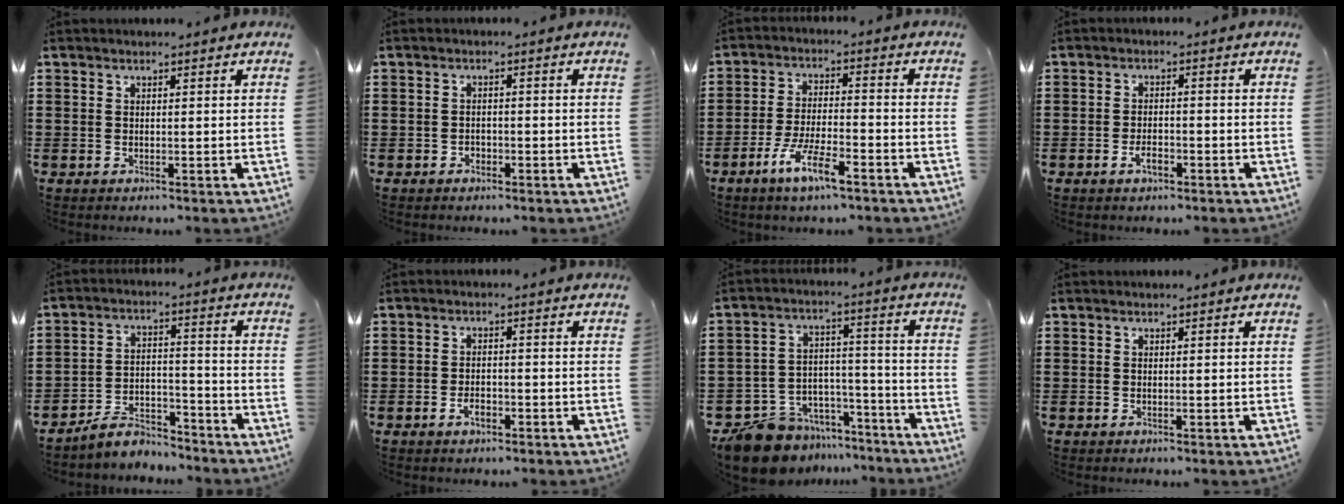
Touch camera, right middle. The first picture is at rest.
{"total": 1.2, "force": [-1.0, 0.6, 0.1], "torque": [-0.009, -0.002, -0.022]}
{"total": 7.3, "force": [-4.6, 1.5, 5.5], "torque": [-0.121, -0.008, -0.088]}
{"total": 2.6, "force": [-1.6, 1.0, 1.9], "torque": [-0.029, -0.003, -0.030]}
{"total": 6.8, "force": [-6.4, 1.5, 1.4], "torque": [-0.026, 0.013, -0.124]}
{"total": 2.5, "force": [-1.5, 1.1, 1.6], "torque": [-0.033, -0.001, -0.027]}
{"total": 10.3, "force": [-9.6, 3.2, 1.4], "torque": [-0.043, 0.029, -0.186]}
{"total": 0.0}